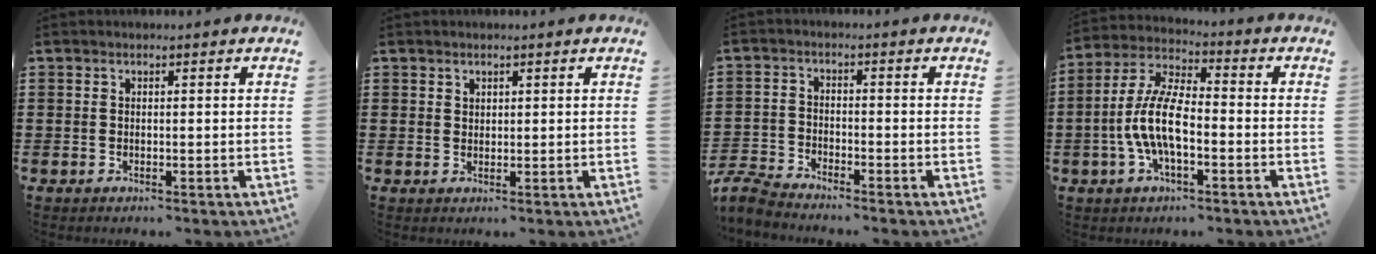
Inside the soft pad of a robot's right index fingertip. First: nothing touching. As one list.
[{"total": 1.1, "force": [0.9, 0.7, 0.1], "torque": [-0.005, 0.001, 0.018]}, {"total": 4.0, "force": [-3.9, 0.2, 0.7], "torque": [-0.037, -0.008, -0.086]}, {"total": 9.4, "force": [-2.5, 3.4, 8.3], "torque": [-0.196, -0.010, -0.054]}]